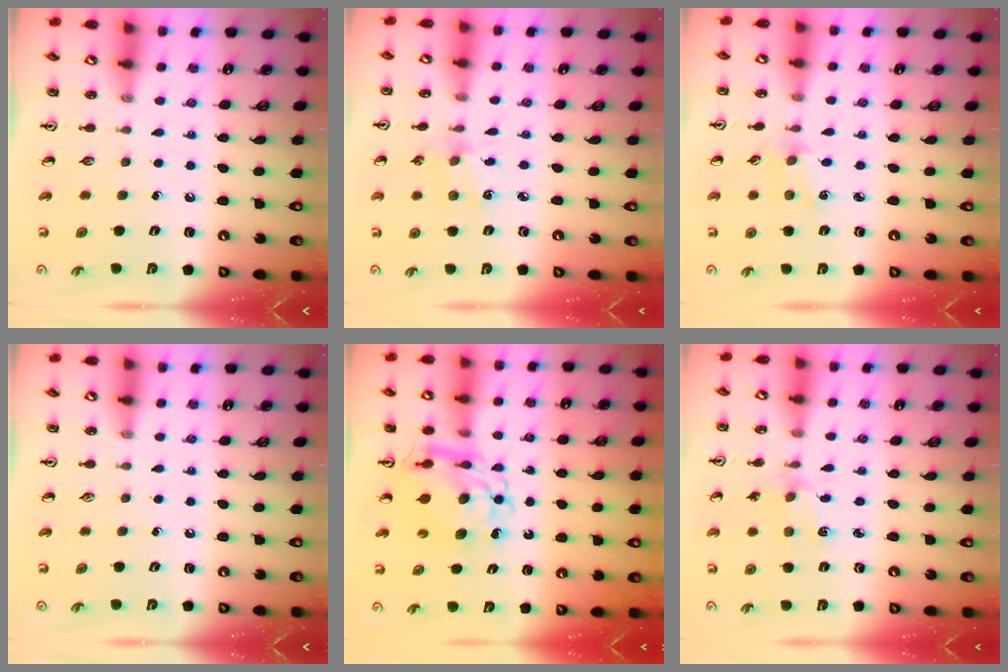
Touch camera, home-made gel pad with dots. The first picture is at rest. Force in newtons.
{"total": 2.9, "press": 2.8, "slide": 0.8}
{"total": 1.2, "press": 1.2, "slide": 0.2}
{"total": 0.0}
{"total": 10.0, "press": 9.9, "slide": 1.0}
{"total": 2.0, "press": 2.0, "slide": 0.4}